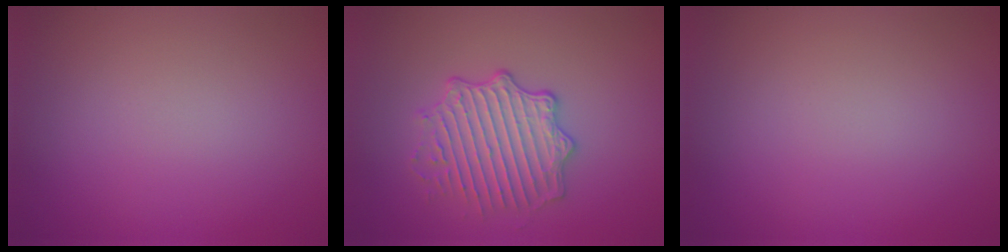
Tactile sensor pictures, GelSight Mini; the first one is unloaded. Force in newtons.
{"total": 4.0, "press": 3.7, "slide": 1.5}
{"total": 0.0}